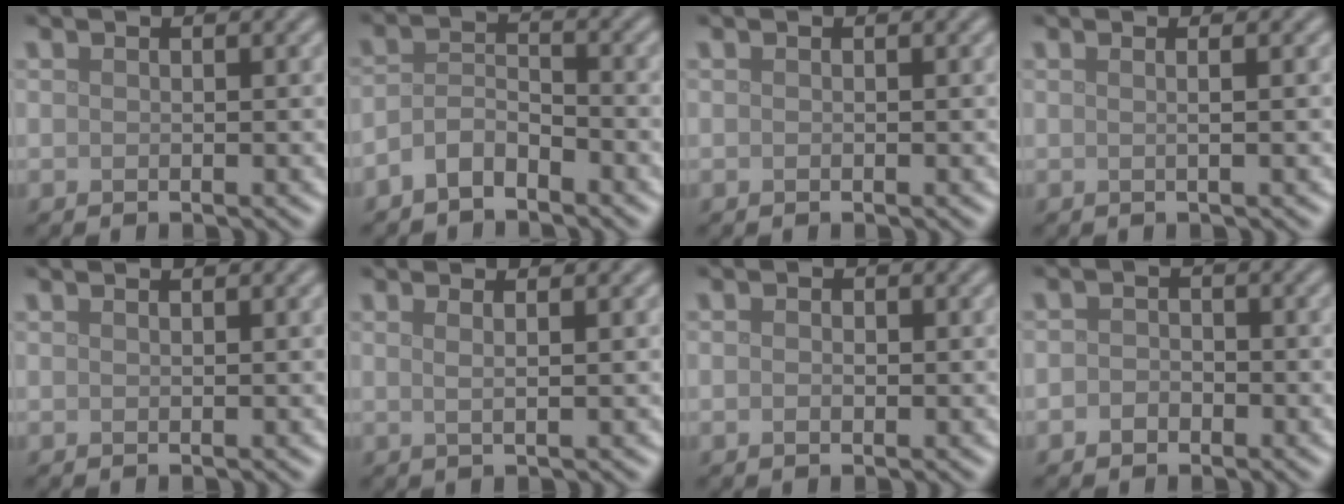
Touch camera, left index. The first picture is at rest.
{"total": 2.9, "force": [-2.1, 1.3, 1.6], "torque": [-0.034, 0.010, -0.047]}
{"total": 0.0}
{"total": 1.8, "force": [0.4, 0.8, 1.5], "torque": [-0.010, 0.001, -0.017]}
{"total": 0.6, "force": [0.4, 0.2, 0.3], "torque": [-0.001, 0.001, 0.006]}
{"total": 2.3, "force": [1.0, 1.0, 1.8], "torque": [-0.016, 0.004, -0.009]}
{"total": 0.9, "force": [0.0, 0.7, 0.7], "torque": [-0.010, -0.001, -0.002]}
{"total": 1.5, "force": [-0.7, 1.2, 0.6], "torque": [-0.005, 0.000, -0.018]}